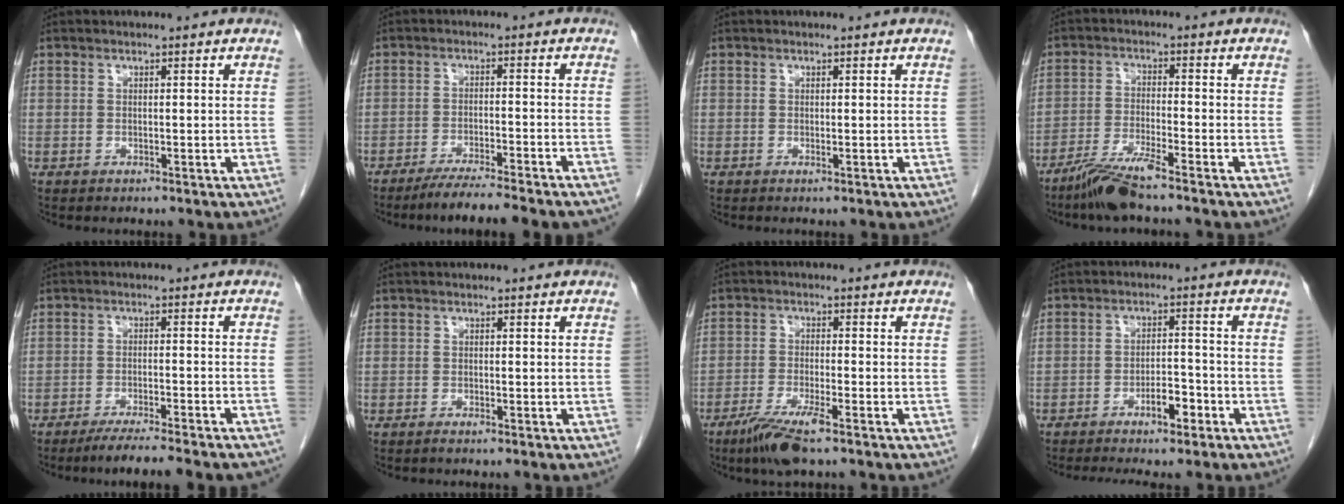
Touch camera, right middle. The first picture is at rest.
{"total": 12.1, "force": [-10.5, 0.1, 6.0], "torque": [-0.068, -0.020, -0.155]}
{"total": 0.0}
{"total": 6.5, "force": [-5.1, -0.2, 4.0], "torque": [-0.081, -0.023, -0.103]}
{"total": 11.9, "force": [-10.4, 0.3, 5.9], "torque": [-0.065, -0.020, -0.147]}
{"total": 0.7, "force": [-0.6, -0.1, 0.4], "torque": [-0.009, -0.001, -0.010]}
{"total": 6.2, "force": [-4.2, 0.3, 4.6], "torque": [-0.093, -0.015, -0.077]}
{"total": 5.9, "force": [-3.7, 1.5, 4.4], "torque": [-0.080, -0.002, -0.057]}